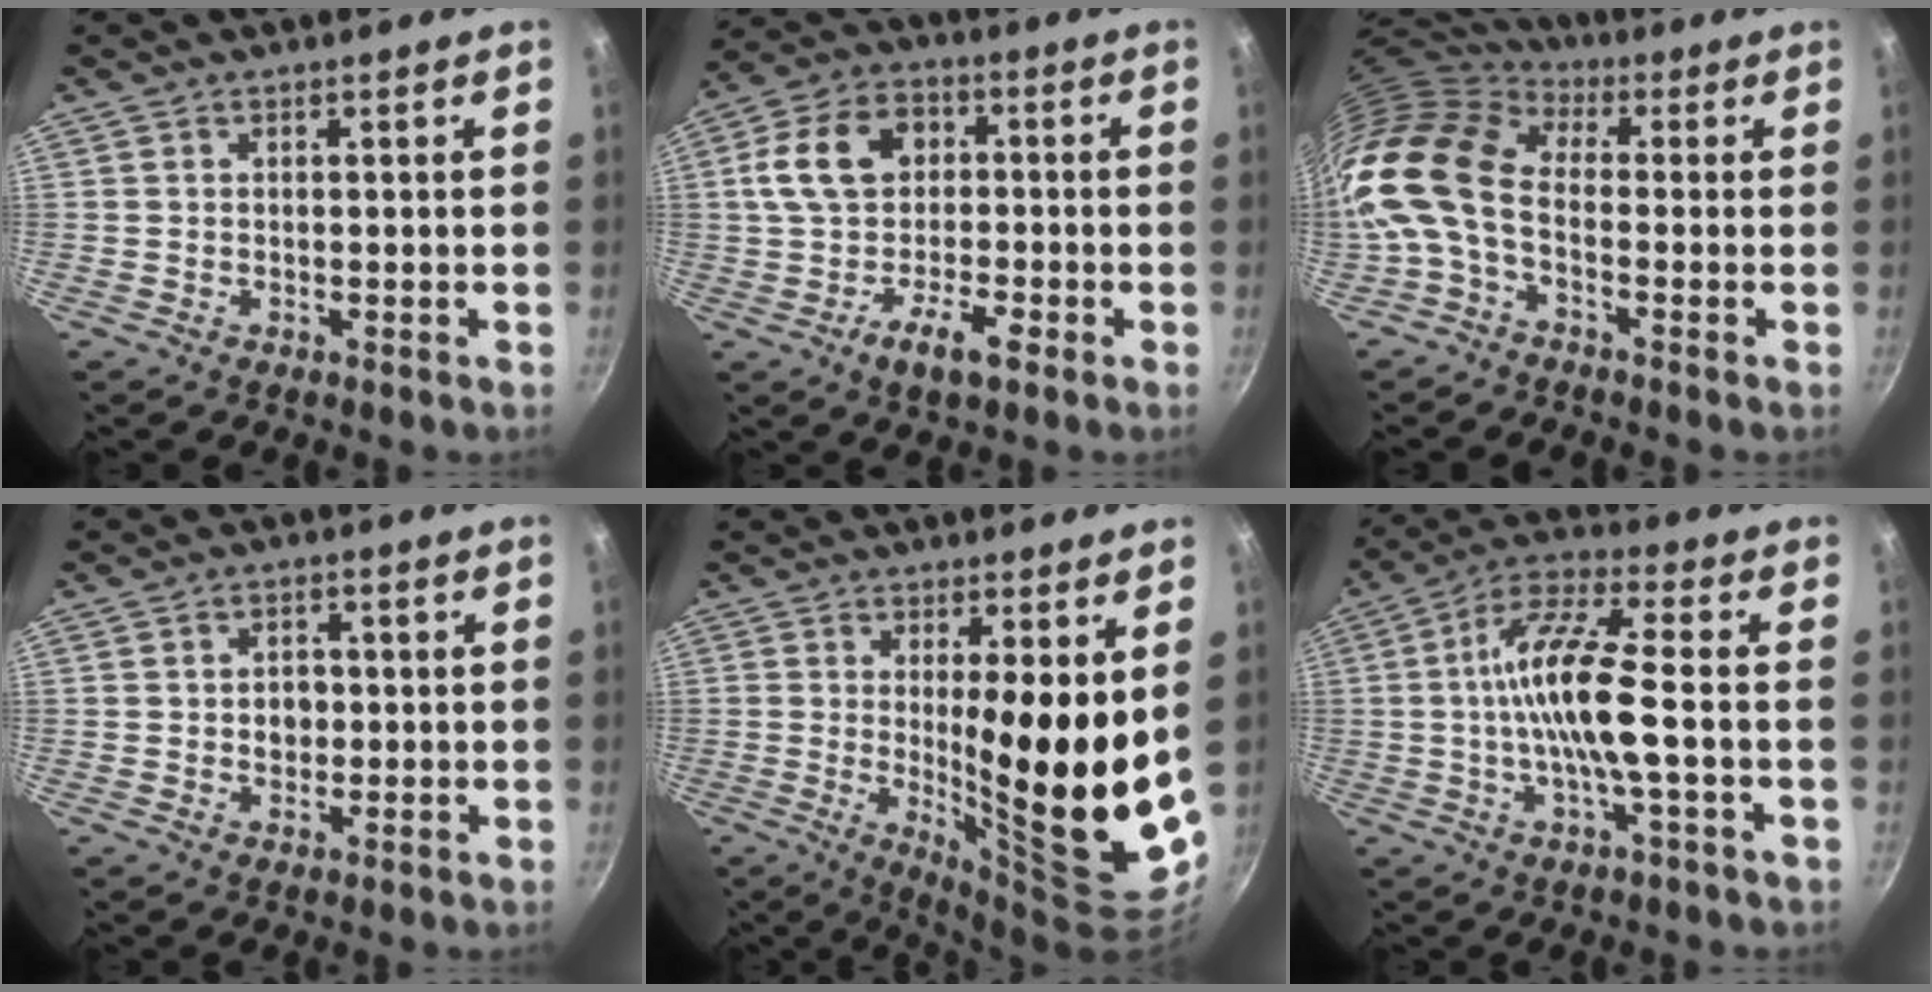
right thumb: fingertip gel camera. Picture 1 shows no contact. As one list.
[{"total": 12.5, "force": [-2.7, 8.1, 9.2], "torque": [-0.141, 0.033, -0.066]}, {"total": 13.4, "force": [-1.9, 8.1, 10.5], "torque": [-0.201, 0.028, -0.060]}, {"total": 3.3, "force": [-0.1, 2.7, 1.9], "torque": [-0.012, 0.002, -0.002]}, {"total": 16.4, "force": [2.0, 3.5, 15.9], "torque": [-0.221, -0.052, 0.038]}, {"total": 12.8, "force": [-1.2, 2.5, 12.5], "torque": [-0.241, 0.027, -0.034]}]